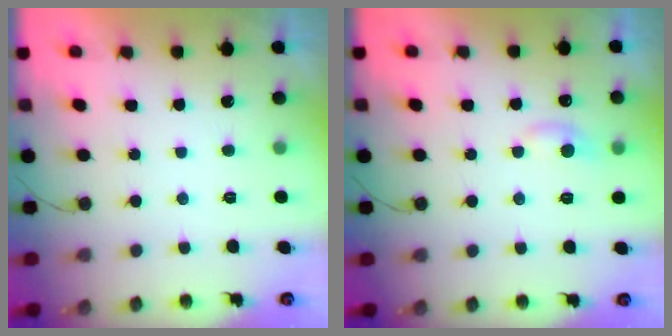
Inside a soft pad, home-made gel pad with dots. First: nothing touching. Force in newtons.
{"total": 4.9, "press": 4.8, "slide": 0.6}